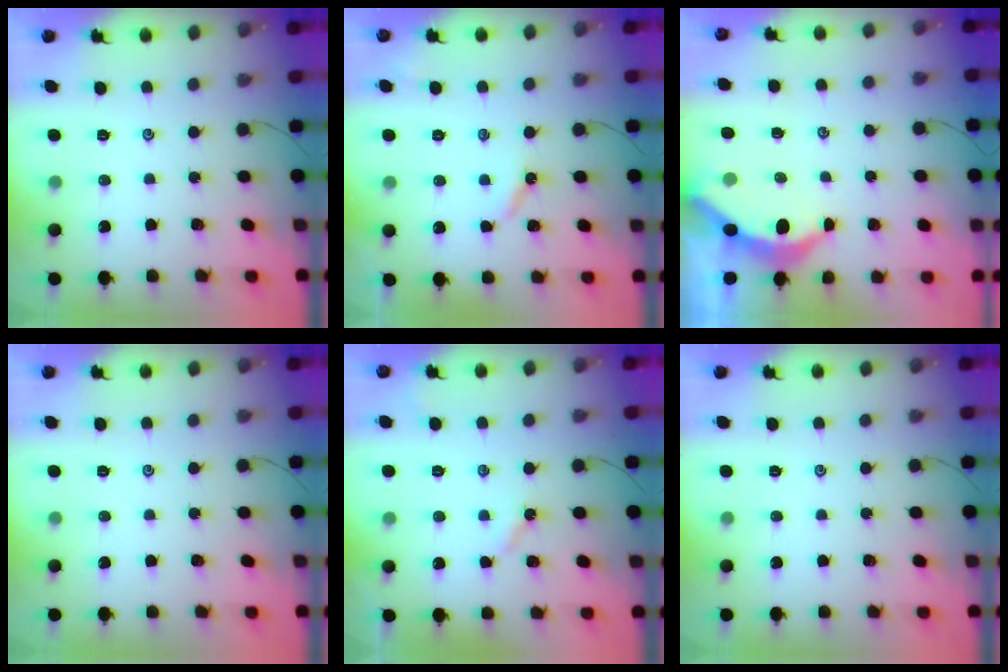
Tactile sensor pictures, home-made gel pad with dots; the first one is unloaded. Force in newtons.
{"total": 3.5, "press": 3.5, "slide": 0.4}
{"total": 3.8, "press": 3.8, "slide": 0.4}
{"total": 0.0}
{"total": 2.7, "press": 2.7, "slide": 0.3}
{"total": 0.0}